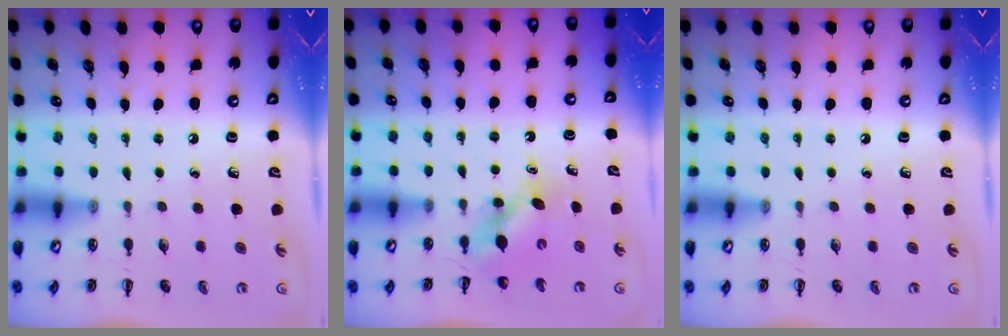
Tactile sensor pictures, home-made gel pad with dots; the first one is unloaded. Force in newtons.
{"total": 5.2, "press": 5.2, "slide": 0.4}
{"total": 0.0}